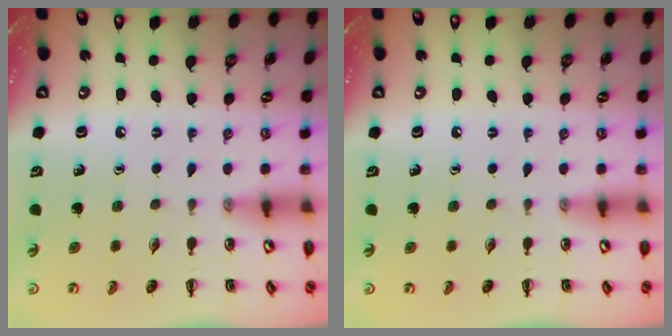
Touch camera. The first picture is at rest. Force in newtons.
{"total": 0.0}